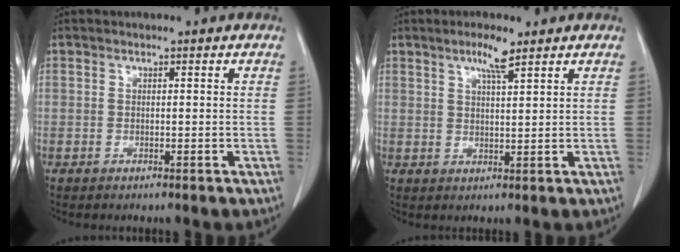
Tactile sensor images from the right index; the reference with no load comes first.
{"total": 3.8, "force": [2.6, 0.2, 2.8], "torque": [-0.054, 0.000, 0.046]}